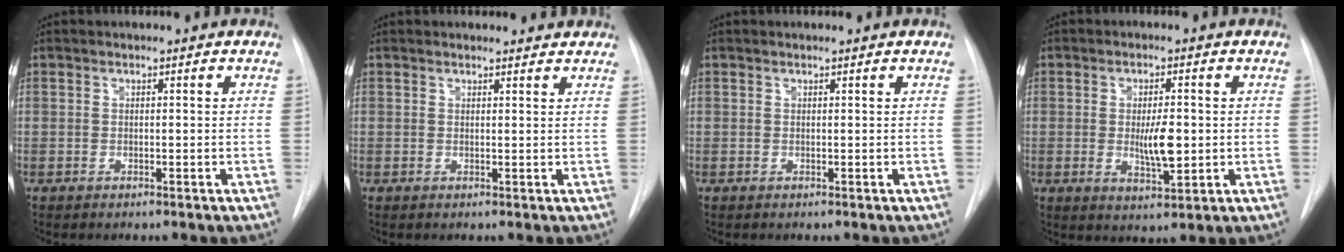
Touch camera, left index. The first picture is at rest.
{"total": 3.5, "force": [3.3, 1.0, 0.4], "torque": [-0.003, 0.007, 0.032]}
{"total": 0.6, "force": [0.5, -0.1, 0.1], "torque": [0.000, 0.004, 0.009]}
{"total": 5.5, "force": [-0.2, 1.6, 5.2], "torque": [-0.090, -0.008, 0.001]}